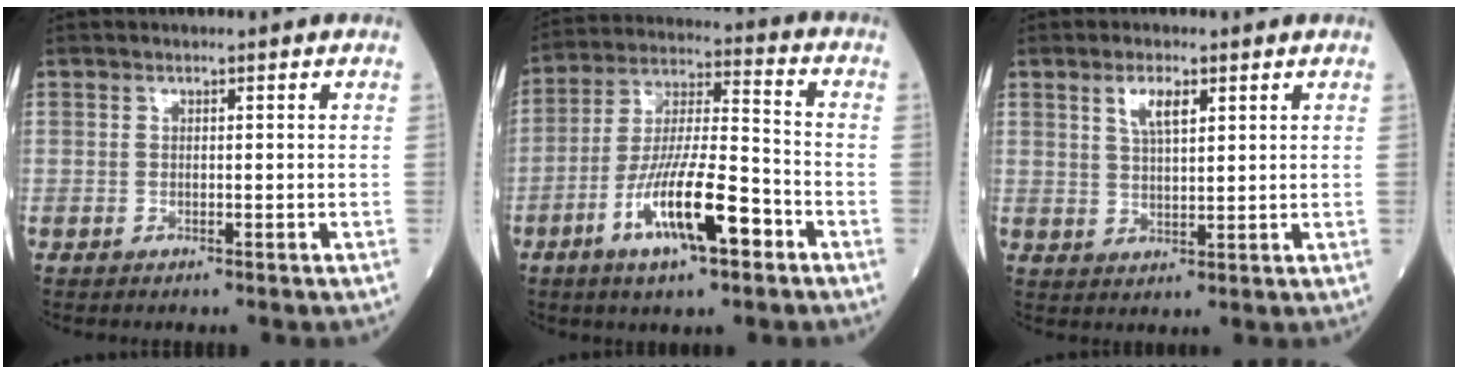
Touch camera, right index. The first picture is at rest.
{"total": 13.9, "force": [-6.4, 2.6, 12.1], "torque": [-0.225, -0.006, -0.116]}
{"total": 4.1, "force": [2.1, 1.1, 3.4], "torque": [-0.066, 0.003, 0.041]}